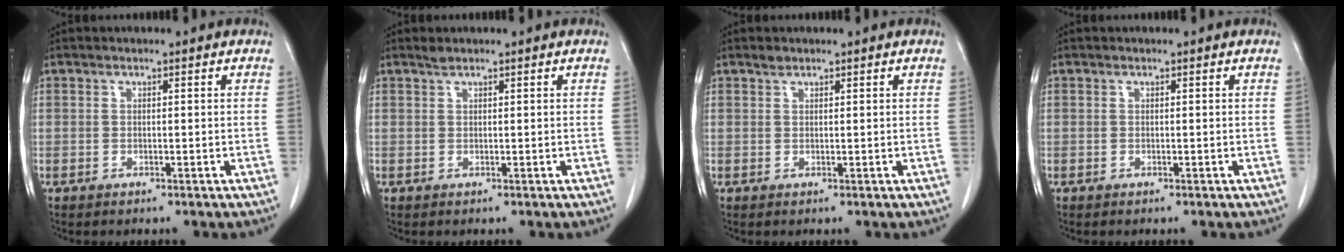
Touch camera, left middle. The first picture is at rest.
{"total": 0.7, "force": [0.6, 0.0, 0.2], "torque": [-0.010, 0.003, 0.015]}
{"total": 0.7, "force": [0.7, 0.3, 0.1], "torque": [-0.007, 0.000, 0.013]}
{"total": 0.0}